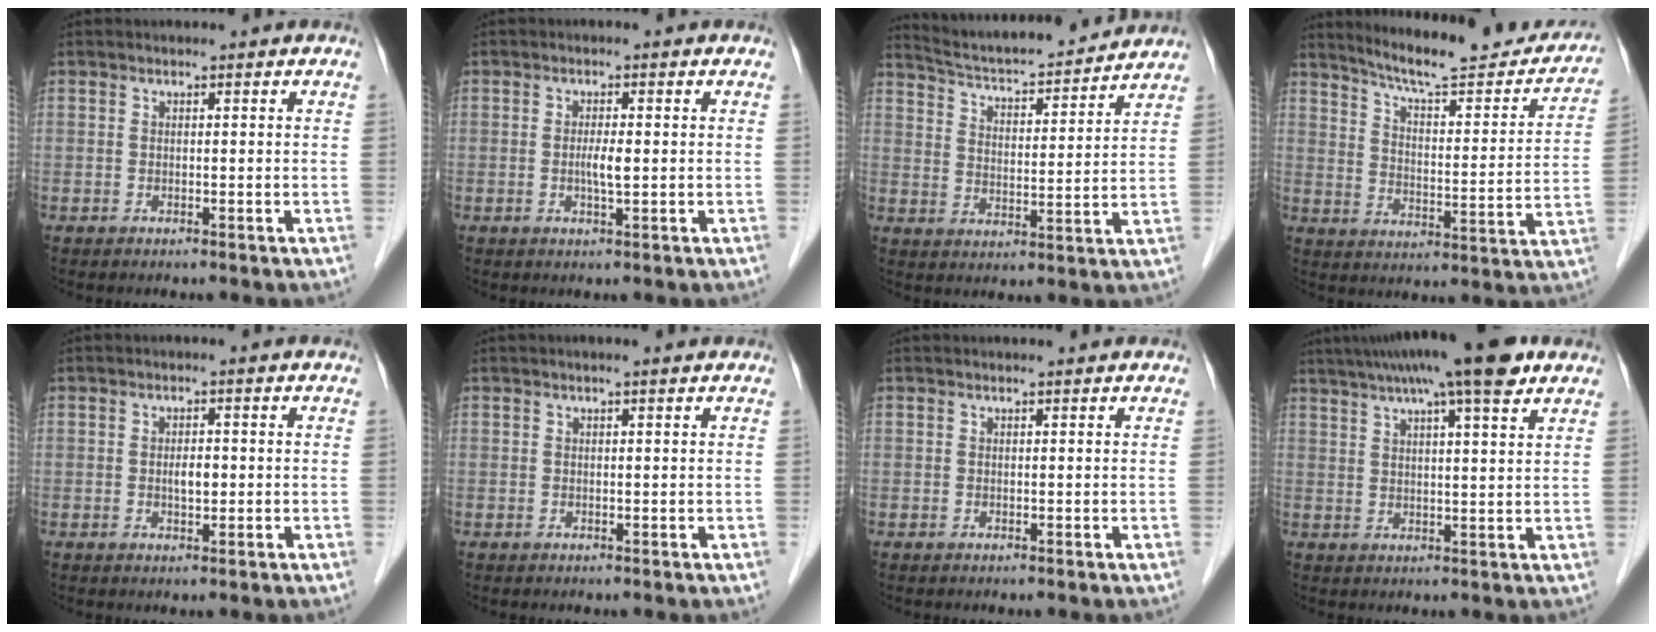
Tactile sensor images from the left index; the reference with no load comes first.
{"total": 2.4, "force": [-0.2, 0.2, 2.3], "torque": [-0.047, -0.002, -0.002]}
{"total": 15.3, "force": [14.5, 1.2, 4.9], "torque": [-0.087, 0.010, 0.219]}
{"total": 20.5, "force": [18.5, 2.8, 8.2], "torque": [-0.111, -0.034, 0.246]}
{"total": 2.1, "force": [-0.1, 0.8, 1.9], "torque": [-0.034, 0.001, 0.000]}
{"total": 1.3, "force": [1.0, 0.0, 0.8], "torque": [-0.014, 0.011, 0.017]}
{"total": 0.9, "force": [0.9, 0.0, 0.2], "torque": [-0.010, 0.006, 0.010]}
{"total": 14.6, "force": [10.4, 1.2, 10.2], "torque": [-0.168, 0.037, 0.150]}